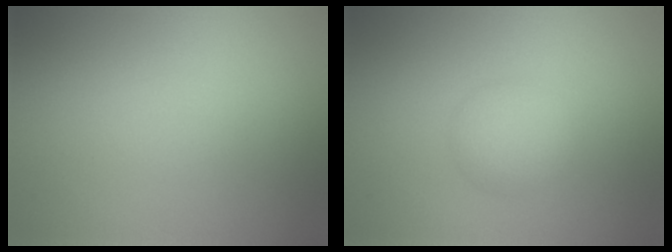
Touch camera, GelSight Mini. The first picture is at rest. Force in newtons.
{"total": 2.3, "press": 2.3, "slide": 0.1}